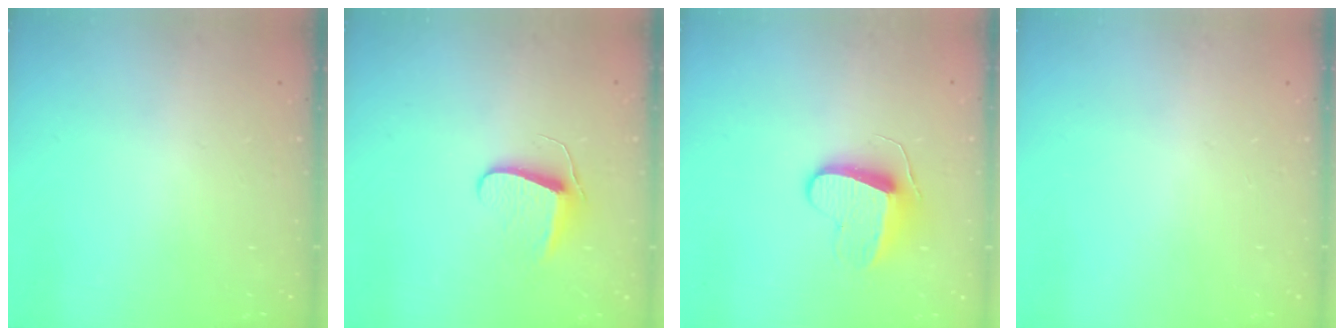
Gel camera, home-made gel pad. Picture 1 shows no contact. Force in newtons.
{"total": 7.3, "press": 7.2, "slide": 0.6}
{"total": 9.2, "press": 9.2, "slide": 0.5}
{"total": 0.0}